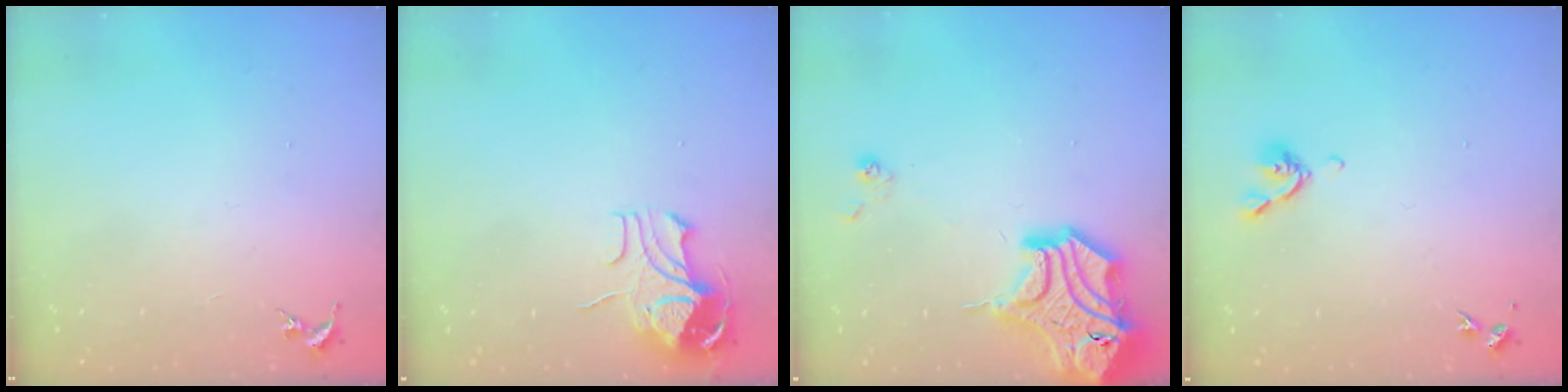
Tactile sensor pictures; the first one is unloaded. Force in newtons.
{"total": 9.8, "press": 9.7, "slide": 1.0}
{"total": 17.2, "press": 17.0, "slide": 2.6}
{"total": 5.9, "press": 5.8, "slide": 0.9}